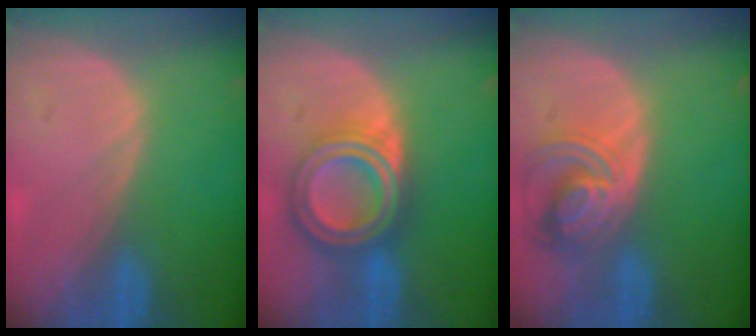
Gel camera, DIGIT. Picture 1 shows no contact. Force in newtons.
{"total": 8.2, "press": 8.2, "slide": 0.6}
{"total": 7.7, "press": 6.9, "slide": 3.4}